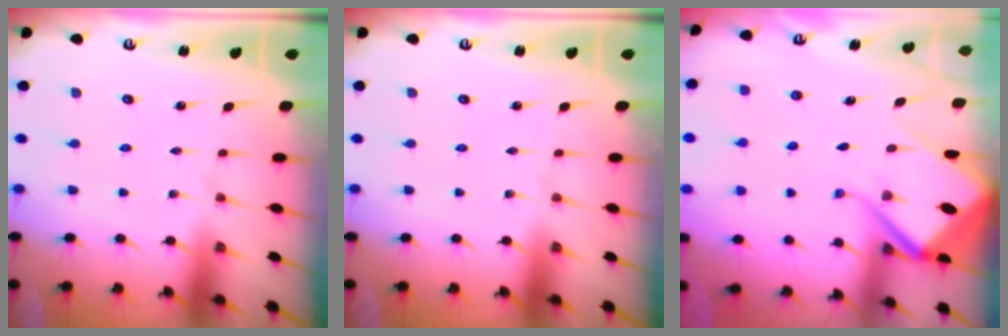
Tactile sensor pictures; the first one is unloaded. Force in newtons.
{"total": 0.0}
{"total": 8.2, "press": 8.2, "slide": 0.9}